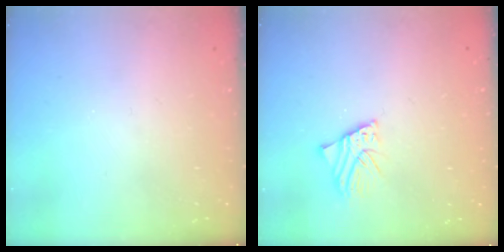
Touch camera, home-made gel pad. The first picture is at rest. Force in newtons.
{"total": 3.8, "press": 3.7, "slide": 0.5}